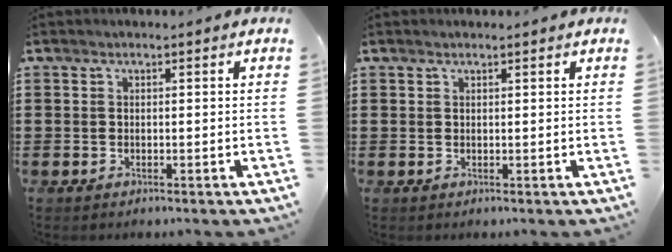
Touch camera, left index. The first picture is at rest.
{"total": 0.5, "force": [0.4, 0.0, 0.3], "torque": [-0.007, -0.001, 0.008]}